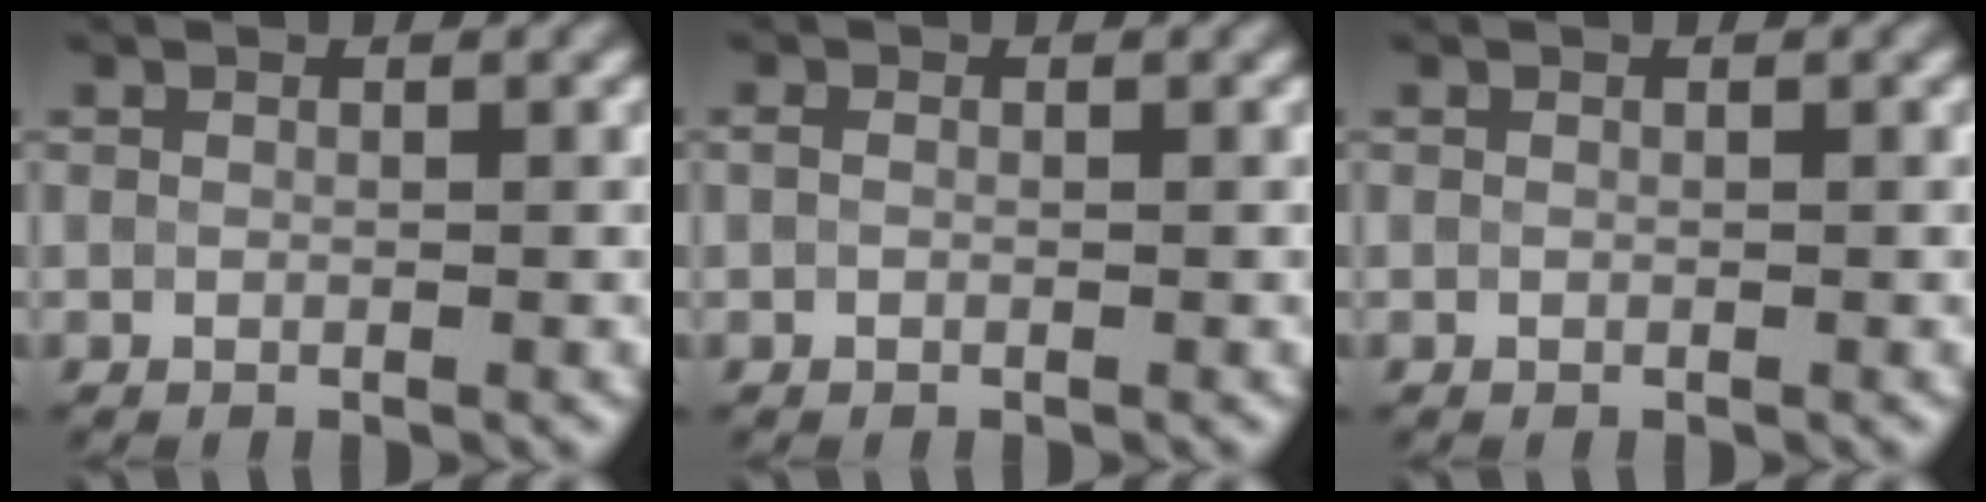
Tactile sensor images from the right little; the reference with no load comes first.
{"total": 0.5, "force": [0.0, 0.4, 0.4], "torque": [-0.010, 0.002, -0.002]}
{"total": 0.0}